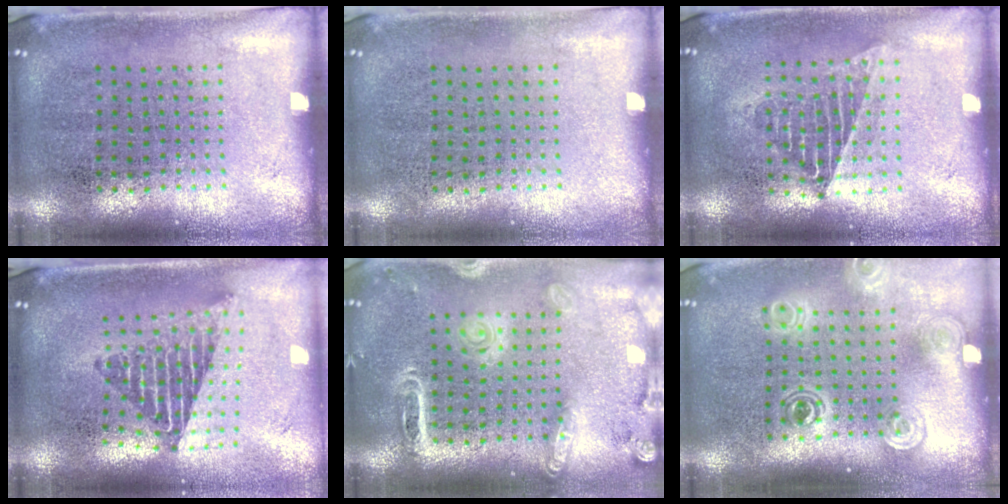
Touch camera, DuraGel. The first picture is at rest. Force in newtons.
{"total": 0.0}
{"total": 1.3, "press": 1.2, "slide": 0.5}
{"total": 2.1, "press": 1.5, "slide": 1.4}
{"total": 2.0, "press": 1.8, "slide": 0.8}
{"total": 1.9, "press": 1.4, "slide": 1.2}